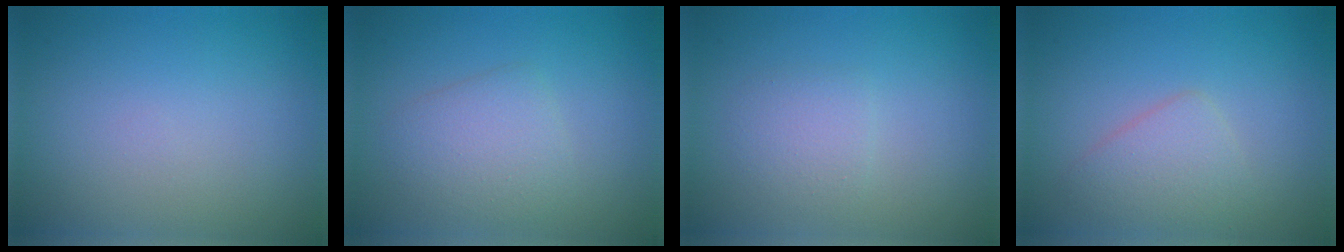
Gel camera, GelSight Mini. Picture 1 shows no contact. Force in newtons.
{"total": 3.0, "press": 3.0, "slide": 0.0}
{"total": 1.9, "press": 1.9, "slide": 0.0}
{"total": 2.5, "press": 2.5, "slide": 0.2}